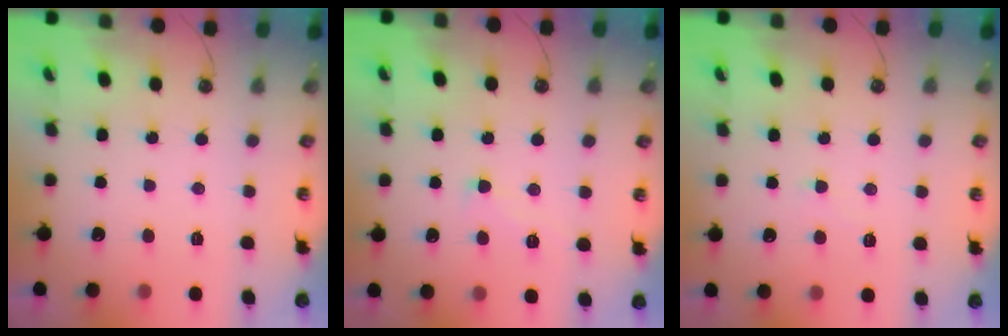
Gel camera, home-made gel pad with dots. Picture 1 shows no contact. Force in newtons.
{"total": 1.1, "press": 1.1, "slide": 0.3}
{"total": 1.0, "press": 1.0, "slide": 0.2}